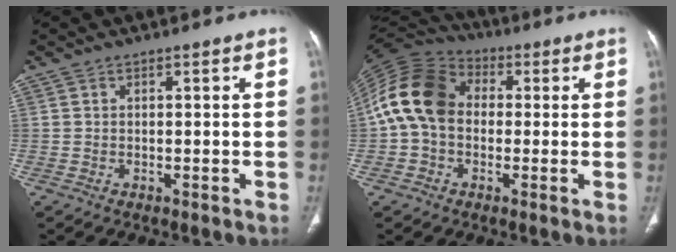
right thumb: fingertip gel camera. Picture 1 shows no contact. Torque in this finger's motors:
{"motor_torque": [2.24, 2.48, 1.67, -0.66, 0.22]}